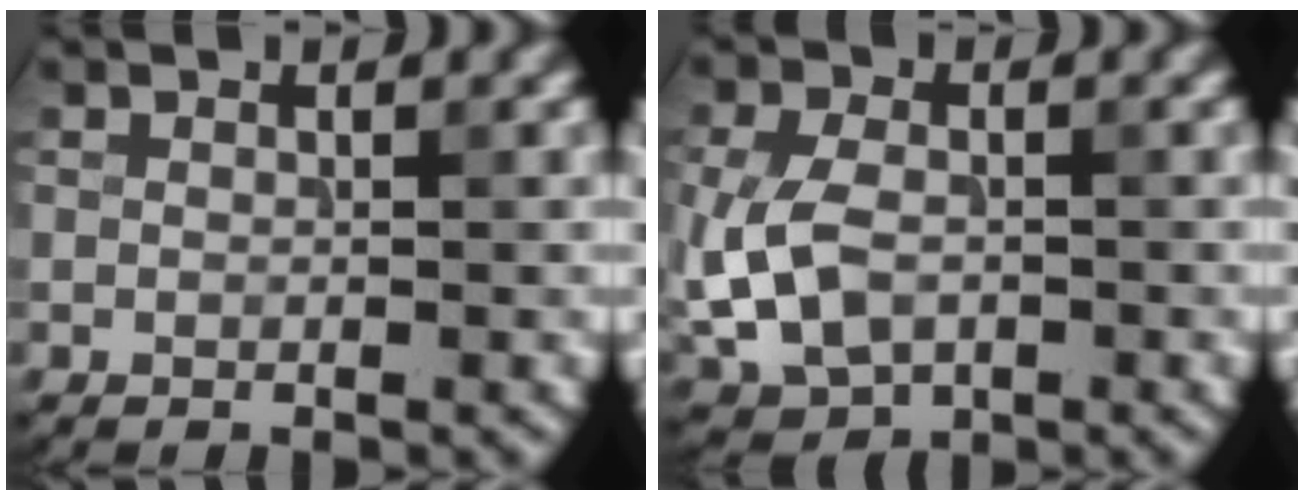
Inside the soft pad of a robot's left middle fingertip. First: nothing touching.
{"total": 6.1, "force": [-1.0, 4.1, 4.4], "torque": [-0.107, -0.009, -0.020]}